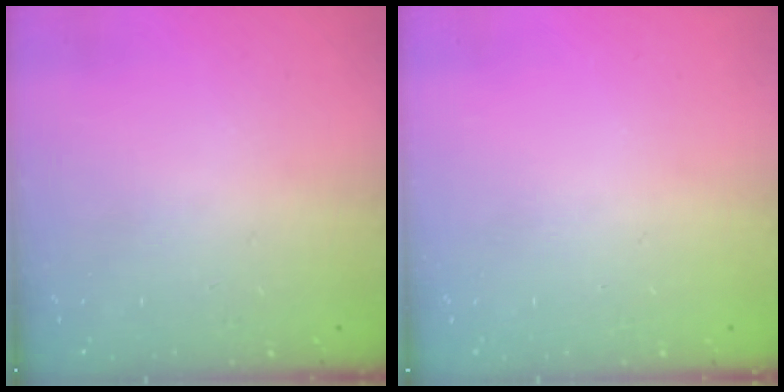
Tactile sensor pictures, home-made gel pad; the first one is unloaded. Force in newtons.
{"total": 0.0}